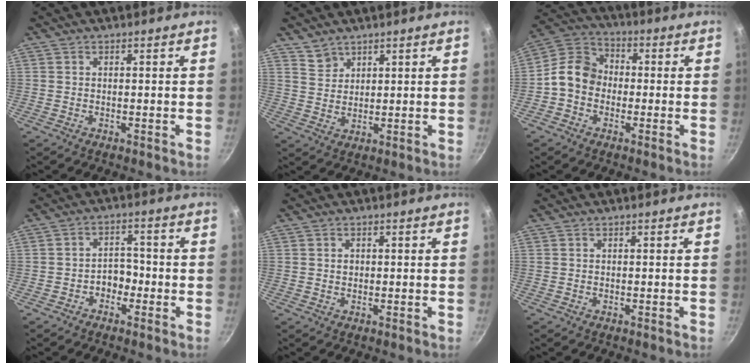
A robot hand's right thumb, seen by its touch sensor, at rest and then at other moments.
{"total": 3.8, "force": [3.0, 2.2, 0.5], "torque": [0.006, -0.004, 0.064]}
{"total": 9.4, "force": [-1.4, 7.8, 5.1], "torque": [-0.062, 0.033, -0.050]}
{"total": 4.1, "force": [-1.9, 3.0, 2.1], "torque": [-0.001, 0.026, -0.034]}
{"total": 1.3, "force": [0.3, 1.1, 0.6], "torque": [-0.008, 0.003, 0.005]}
{"total": 0.0}